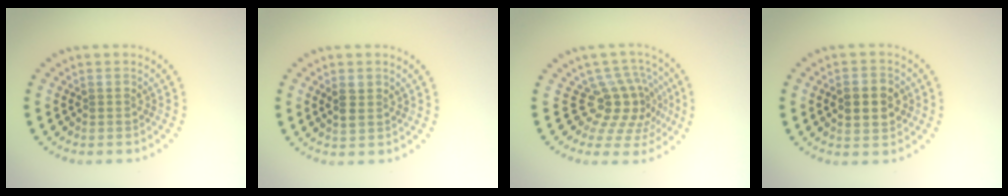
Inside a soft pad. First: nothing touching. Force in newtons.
{"total": 1.7, "press": 1.6, "slide": 0.7}
{"total": 4.4, "press": 3.0, "slide": 3.2}
{"total": 4.6, "press": 4.6, "slide": 0.2}